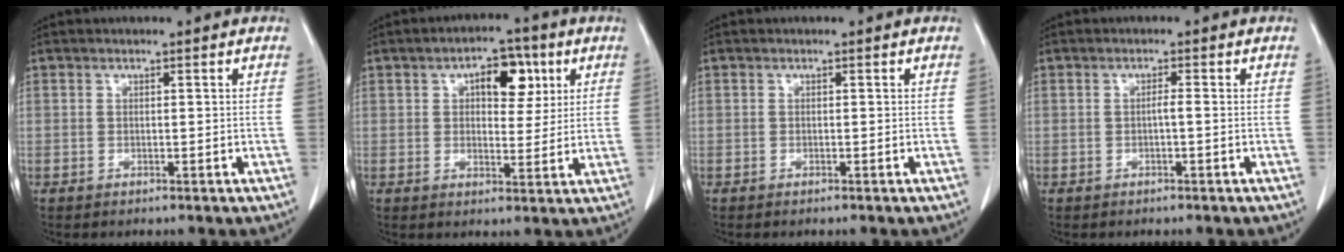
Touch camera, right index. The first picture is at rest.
{"total": 7.4, "force": [2.9, 3.7, 5.7], "torque": [-0.079, 0.018, 0.042]}
{"total": 0.0}
{"total": 1.0, "force": [-0.2, 0.0, 1.0], "torque": [-0.018, 0.003, -0.004]}